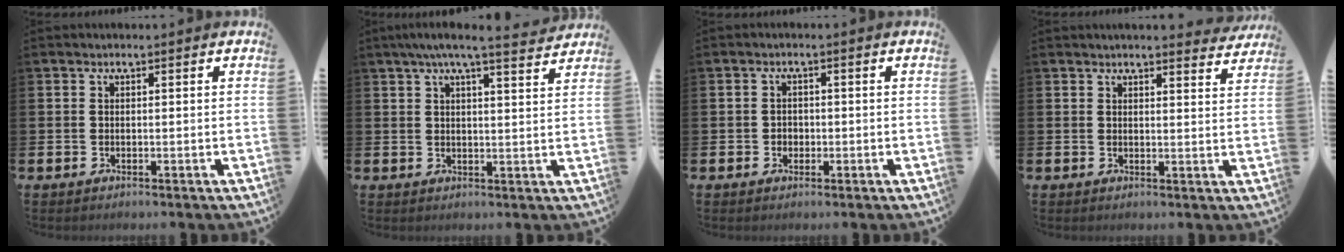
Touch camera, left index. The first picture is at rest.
{"total": 5.8, "force": [5.1, 0.0, 2.7], "torque": [-0.057, -0.020, 0.088]}
{"total": 1.5, "force": [-0.3, 1.4, 0.6], "torque": [-0.003, 0.005, -0.010]}
{"total": 3.3, "force": [3.3, -0.1, 0.3], "torque": [-0.002, -0.018, 0.057]}